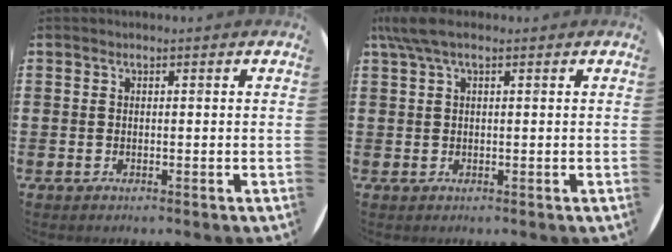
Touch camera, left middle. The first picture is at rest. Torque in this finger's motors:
{"motor_torque": [0.85, -0.73, 0.33, 0.10]}